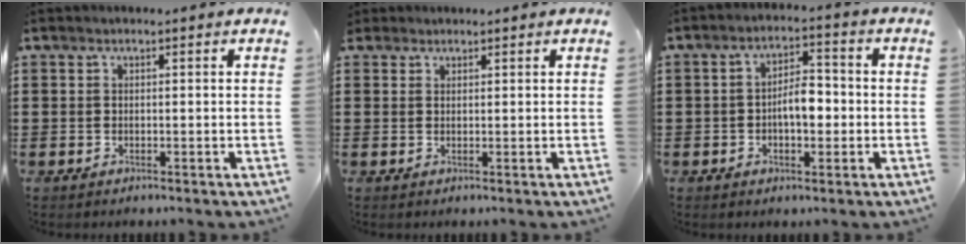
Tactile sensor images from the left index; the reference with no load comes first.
{"total": 1.0, "force": [0.9, 0.5, 0.0], "torque": [-0.003, 0.003, 0.018]}
{"total": 5.3, "force": [-0.9, 2.5, 4.5], "torque": [-0.074, 0.007, -0.021]}